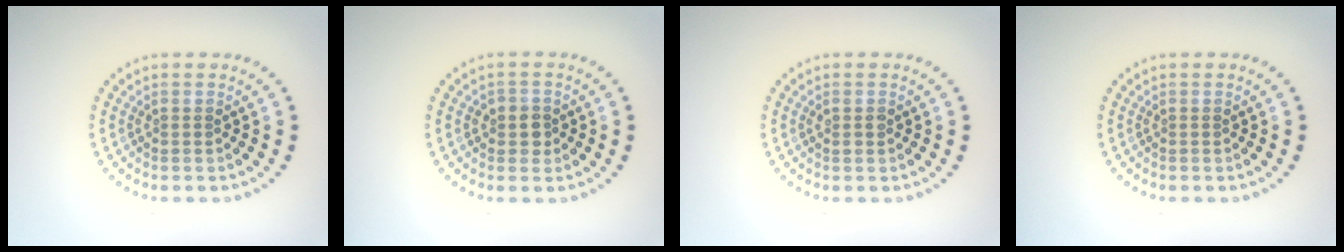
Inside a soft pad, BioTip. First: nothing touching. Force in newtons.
{"total": 1.7, "press": 1.6, "slide": 0.7}
{"total": 0.9, "press": 0.8, "slide": 0.3}
{"total": 0.0}